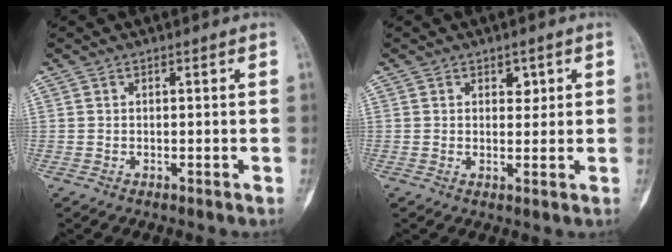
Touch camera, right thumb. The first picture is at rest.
{"total": 2.5, "force": [1.2, 1.7, 1.3], "torque": [0.004, -0.006, 0.018]}